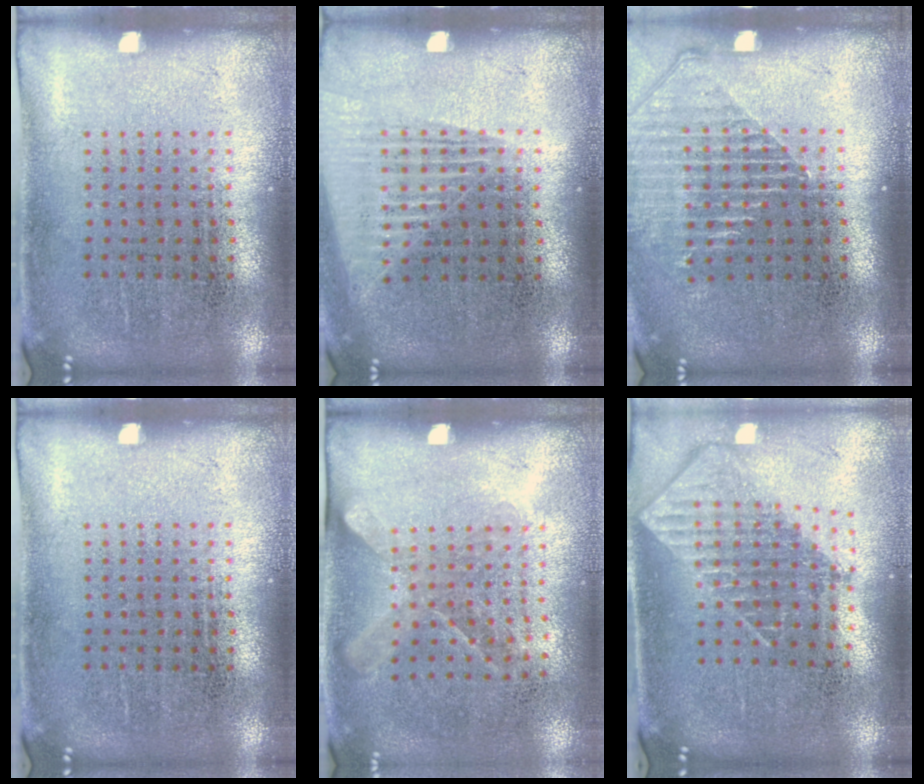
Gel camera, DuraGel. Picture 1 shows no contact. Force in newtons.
{"total": 1.3, "press": 1.3, "slide": 0.2}
{"total": 1.4, "press": 1.3, "slide": 0.5}
{"total": 0.0}
{"total": 1.3, "press": 1.0, "slide": 0.8}
{"total": 1.9, "press": 1.5, "slide": 1.1}